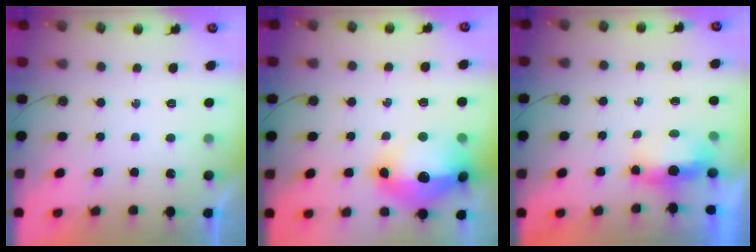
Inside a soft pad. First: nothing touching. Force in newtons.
{"total": 19.1, "press": 19.0, "slide": 1.7}
{"total": 14.8, "press": 7.2, "slide": 13.0}